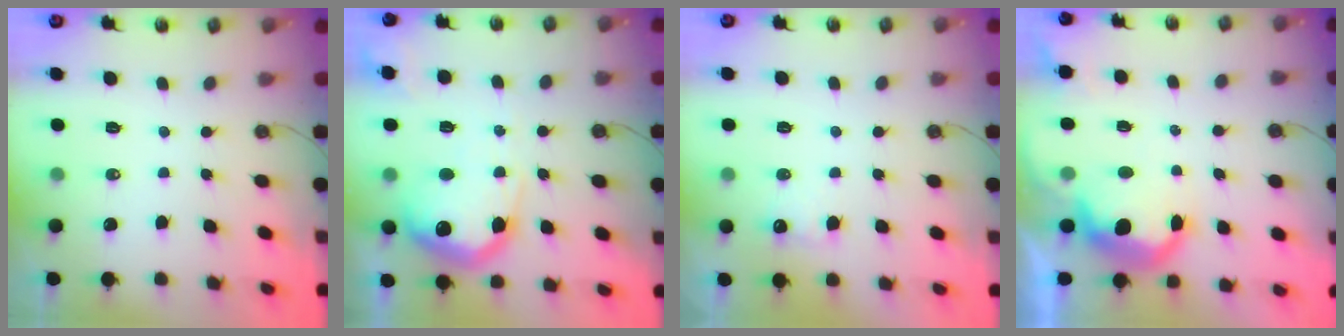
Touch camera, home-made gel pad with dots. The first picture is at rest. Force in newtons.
{"total": 21.2, "press": 21.2, "slide": 1.7}
{"total": 5.0, "press": 4.9, "slide": 1.3}
{"total": 11.7, "press": 11.7, "slide": 0.7}